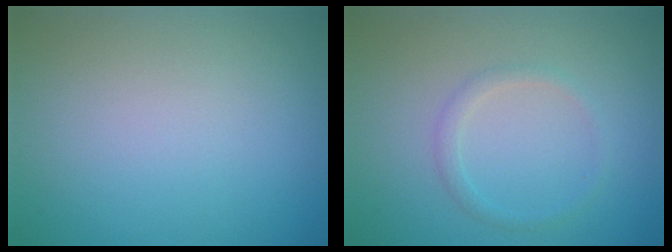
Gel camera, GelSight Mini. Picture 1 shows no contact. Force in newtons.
{"total": 1.3, "press": 1.3, "slide": 0.1}